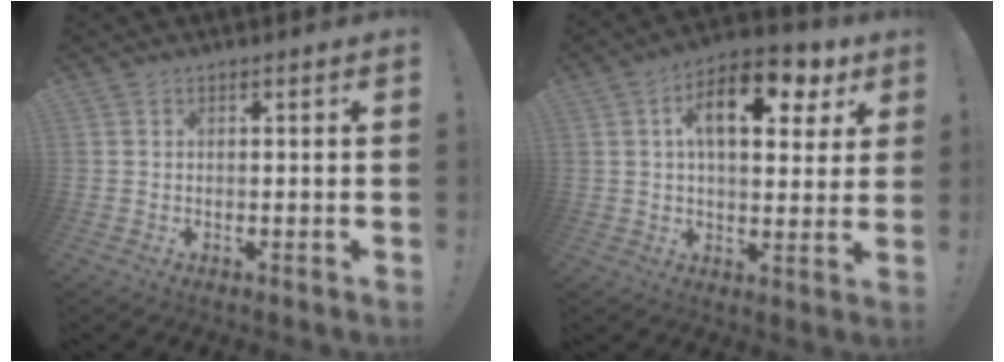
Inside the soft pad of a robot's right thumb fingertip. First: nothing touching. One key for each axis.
{"total": 14.6, "fx": 5.5, "fy": 7.4, "fz": 11.2, "tx": -0.159, "ty": -0.016, "tz": 0.087}